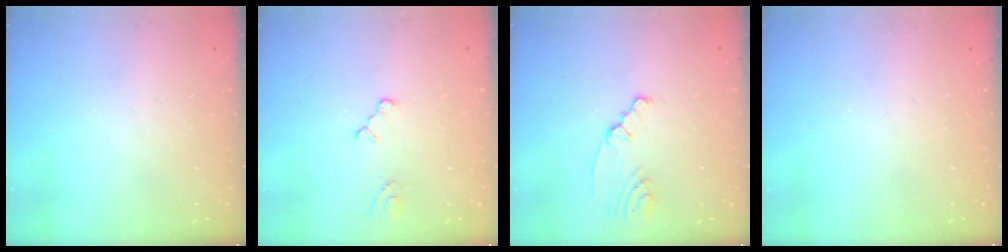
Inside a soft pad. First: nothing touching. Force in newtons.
{"total": 2.5, "press": 2.5, "slide": 0.3}
{"total": 2.2, "press": 2.2, "slide": 0.4}
{"total": 0.0}